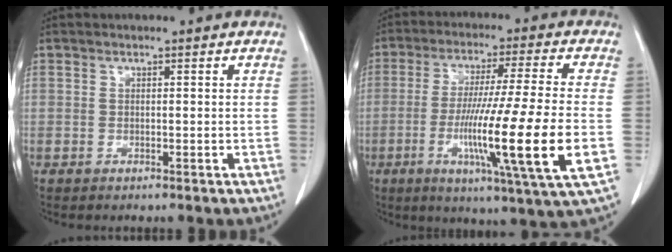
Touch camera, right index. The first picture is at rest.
{"total": 18.4, "force": [-4.1, -1.2, 17.9], "torque": [-0.299, -0.026, -0.074]}